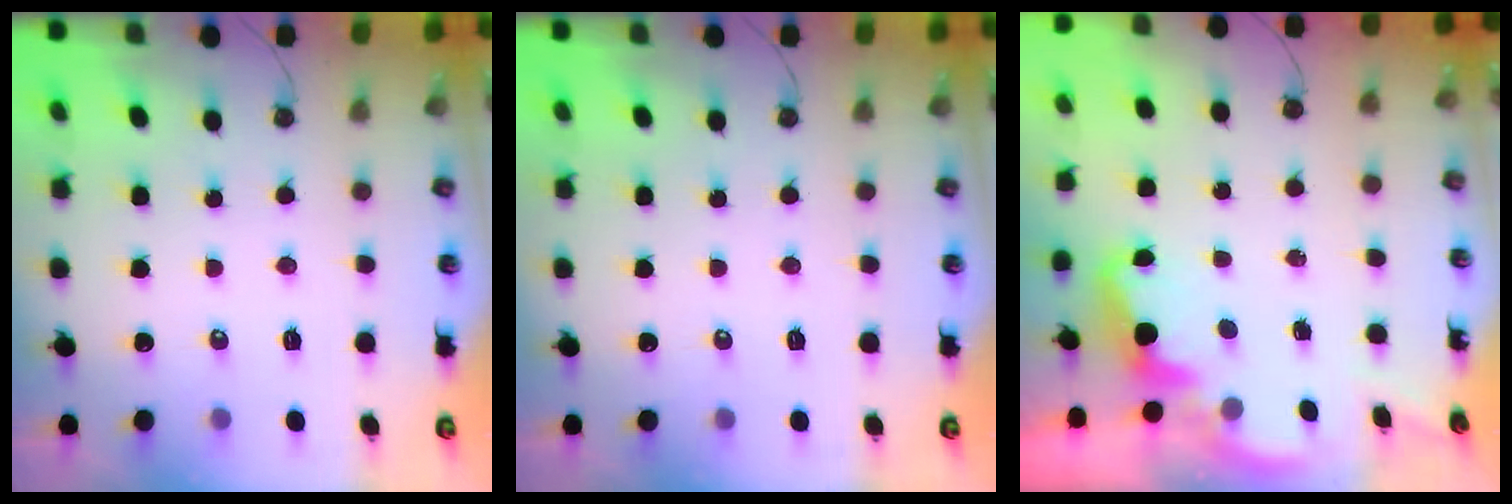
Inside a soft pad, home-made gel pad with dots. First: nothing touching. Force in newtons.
{"total": 0.0}
{"total": 2.4, "press": 2.4, "slide": 0.5}